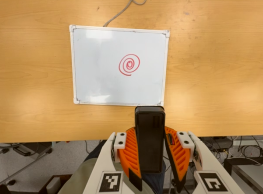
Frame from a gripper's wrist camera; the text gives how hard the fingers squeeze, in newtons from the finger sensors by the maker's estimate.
{"total": 8.5, "left": 7.0, "right": 9.9}